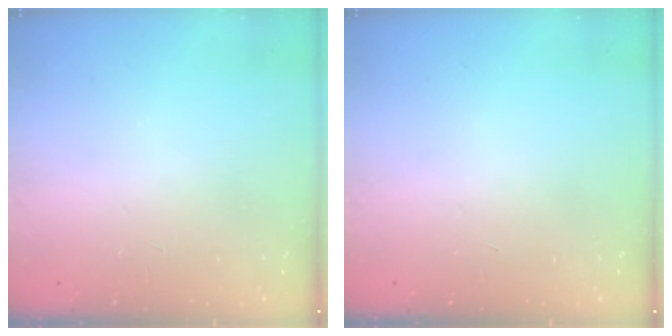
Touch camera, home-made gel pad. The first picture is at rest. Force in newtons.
{"total": 0.0}